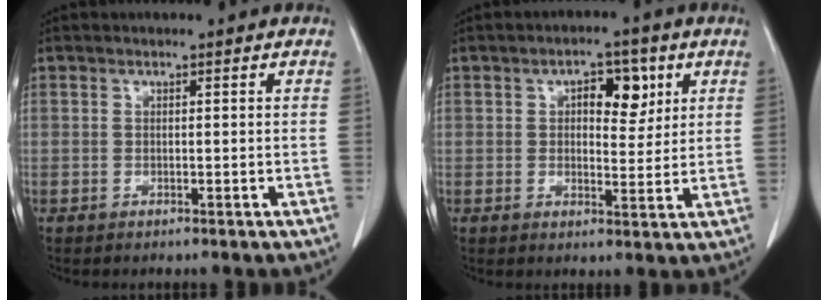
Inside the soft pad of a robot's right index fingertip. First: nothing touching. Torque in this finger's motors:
{"motor_torque": [0.22, 0.20, 0.13, 0.03]}